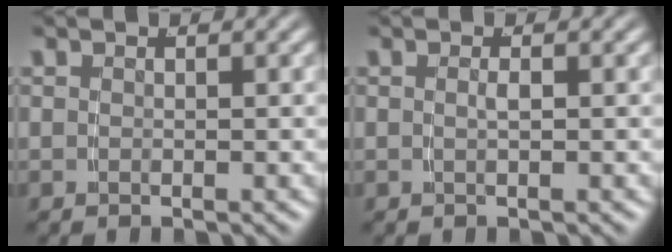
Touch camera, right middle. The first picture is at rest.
{"total": 0.7, "force": [-0.2, -0.4, 0.6], "torque": [-0.015, -0.004, 0.000]}